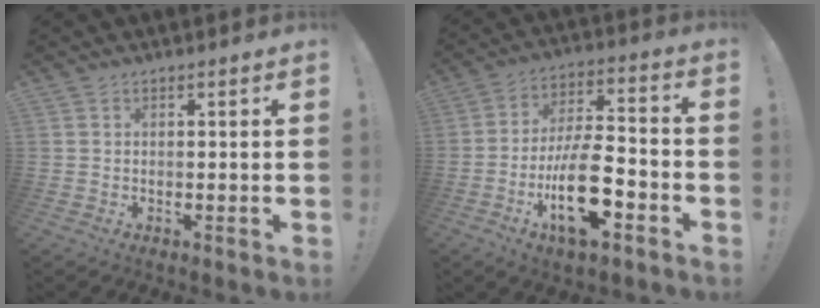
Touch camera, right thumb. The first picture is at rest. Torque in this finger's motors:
{"motor_torque": [1.12, 1.44, 1.62, -1.15, 0.51]}